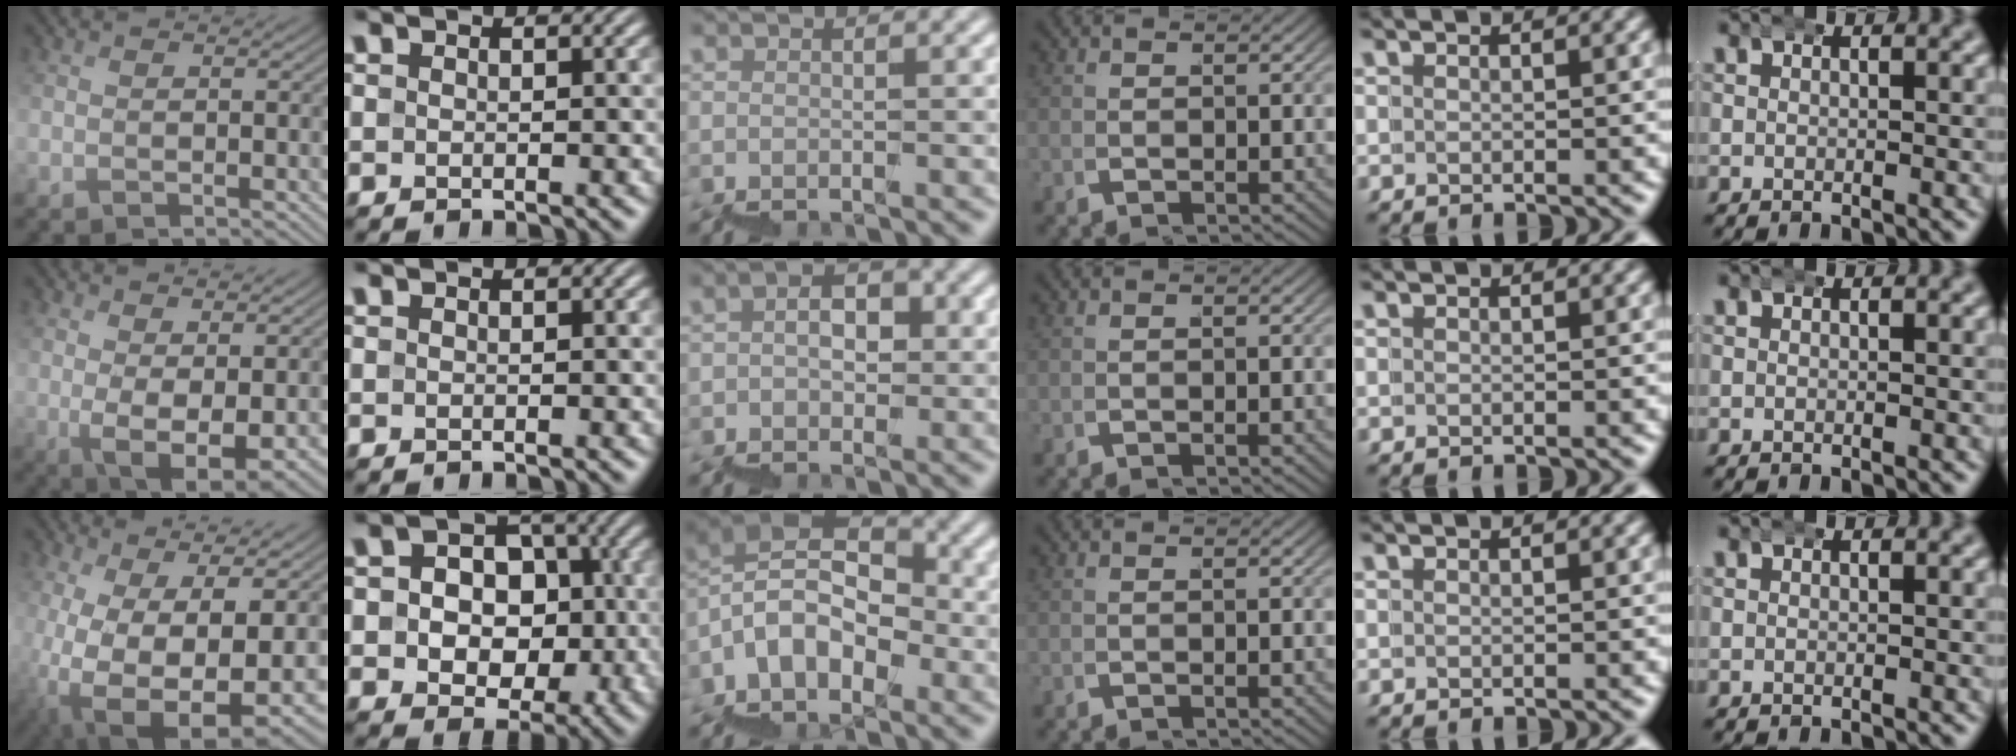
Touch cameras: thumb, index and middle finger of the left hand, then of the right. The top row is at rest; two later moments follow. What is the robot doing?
{"motion": "wrap", "object": "bandana"}